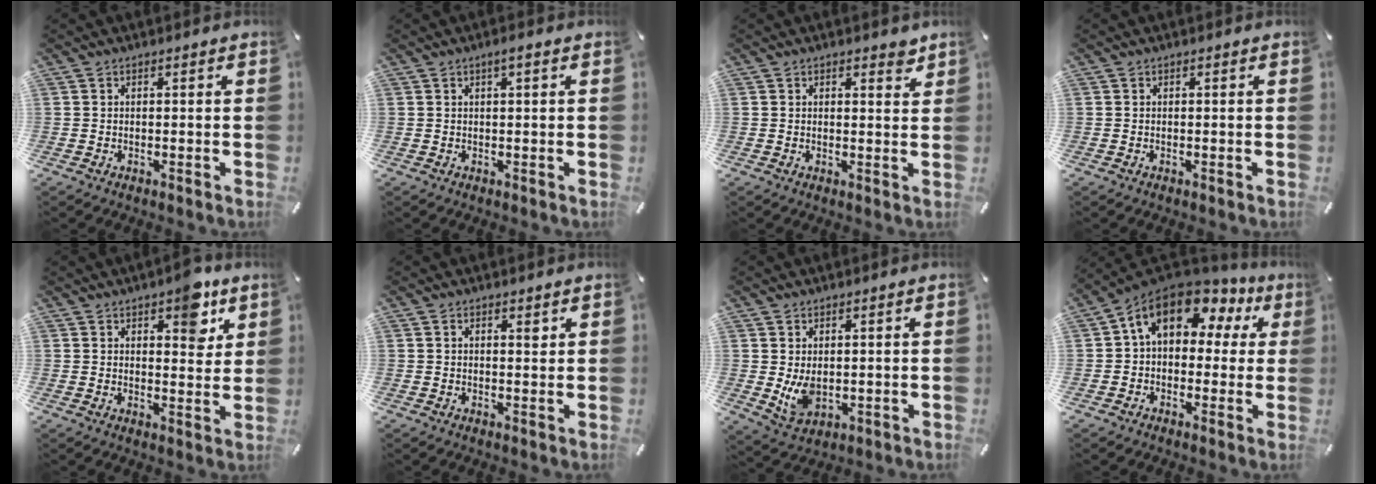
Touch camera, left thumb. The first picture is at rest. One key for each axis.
{"total": 1.9, "fx": 0.7, "fy": 0.3, "fz": 1.7, "tx": -0.033, "ty": 0.001, "tz": 0.010}
{"total": 2.3, "fx": 1.7, "fy": 1.2, "fz": 1.0, "tx": 0.001, "ty": -0.010, "tz": 0.025}
{"total": 0.0}
{"total": 8.6, "fx": 5.2, "fy": 4.4, "fz": 5.2, "tx": -0.044, "ty": -0.032, "tz": 0.082}
{"total": 1.5, "fx": 1.0, "fy": 0.6, "fz": 1.0, "tx": -0.012, "ty": -0.004, "tz": 0.016}
{"total": 5.6, "fx": 1.1, "fy": 4.0, "fz": 3.8, "tx": -0.089, "ty": -0.011, "tz": 0.020}
{"total": 13.3, "fx": 5.9, "fy": 8.3, "fz": 8.6, "tx": -0.144, "ty": -0.022, "tz": 0.105}